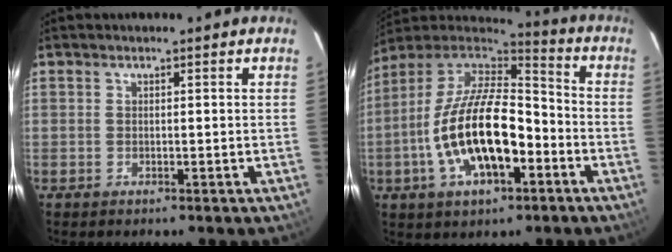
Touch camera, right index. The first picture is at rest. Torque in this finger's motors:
{"motor_torque": [1.68, -0.46, 1.05, 0.21]}